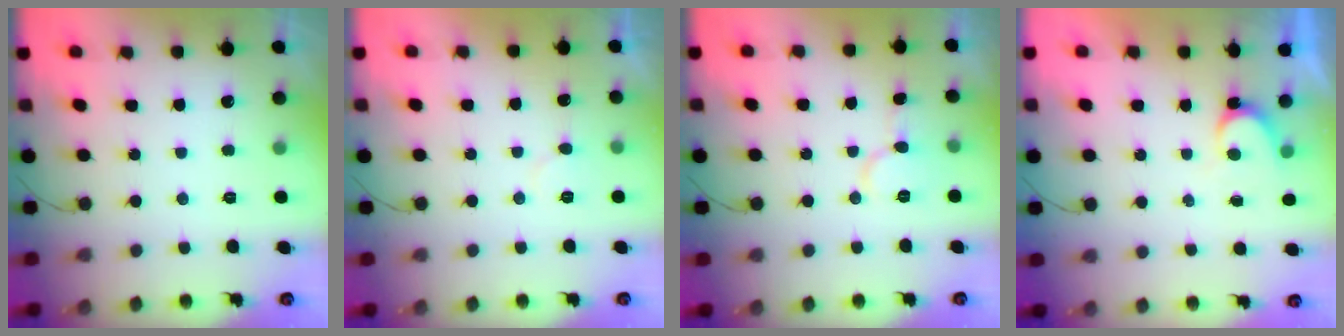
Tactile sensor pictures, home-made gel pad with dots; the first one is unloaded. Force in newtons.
{"total": 4.4, "press": 4.4, "slide": 0.4}
{"total": 7.7, "press": 7.7, "slide": 0.4}
{"total": 4.7, "press": 4.6, "slide": 0.4}